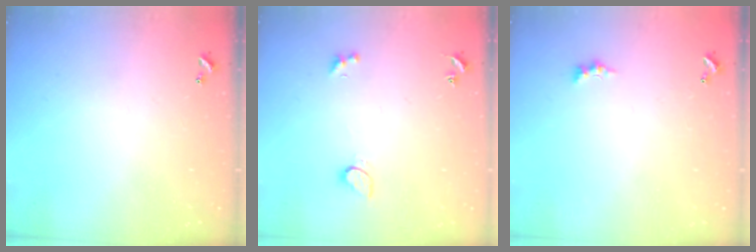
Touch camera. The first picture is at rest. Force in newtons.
{"total": 1.8, "press": 1.7, "slide": 0.6}
{"total": 0.0}